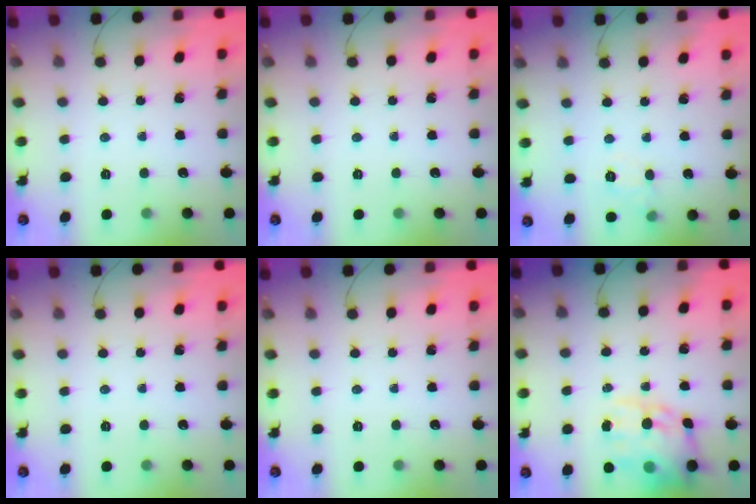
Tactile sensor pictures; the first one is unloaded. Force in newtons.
{"total": 0.0}
{"total": 6.1, "press": 5.9, "slide": 1.4}
{"total": 0.0}
{"total": 0.0}
{"total": 16.3, "press": 15.7, "slide": 4.5}